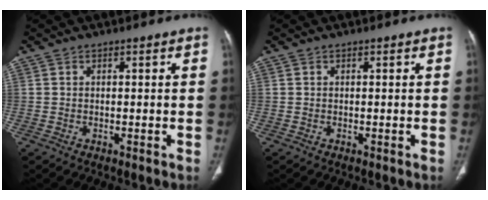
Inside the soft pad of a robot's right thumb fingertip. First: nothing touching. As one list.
[{"total": 0.0}]